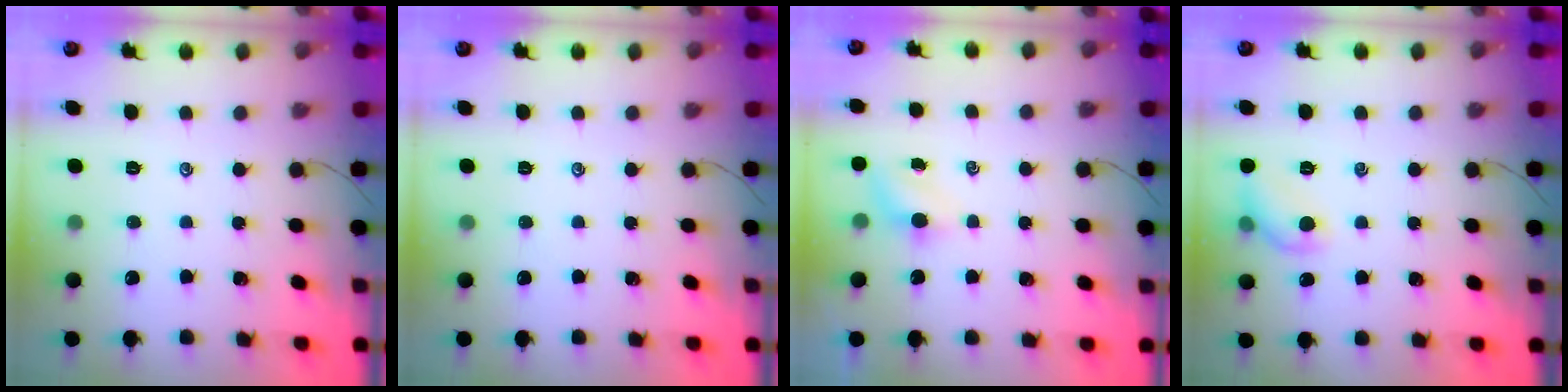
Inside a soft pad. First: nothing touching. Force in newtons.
{"total": 0.0}
{"total": 3.5, "press": 3.3, "slide": 1.0}
{"total": 7.2, "press": 7.1, "slide": 1.2}